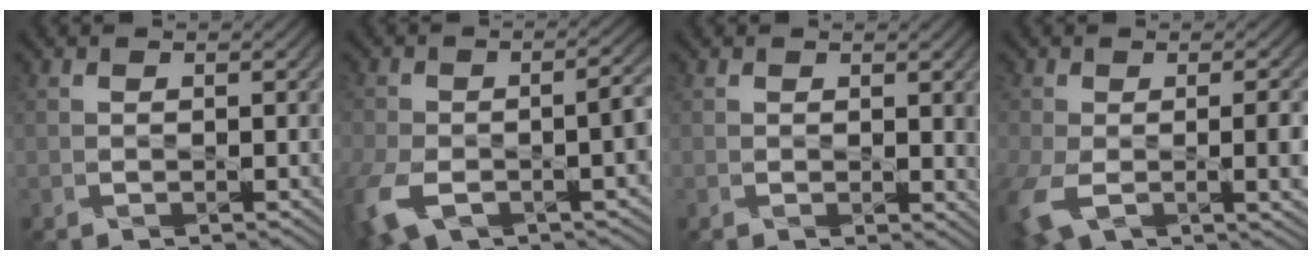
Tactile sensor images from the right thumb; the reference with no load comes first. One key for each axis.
{"total": 10.3, "fx": -4.6, "fy": 5.3, "fz": 7.6, "tx": -0.165, "ty": -0.034, "tz": -0.071}
{"total": 3.2, "fx": 0.5, "fy": 1.8, "fz": 2.6, "tx": -0.040, "ty": -0.007, "tz": 0.008}
{"total": 9.6, "fx": -3.2, "fy": 4.8, "fz": 7.7, "tx": -0.177, "ty": -0.048, "tz": -0.031}